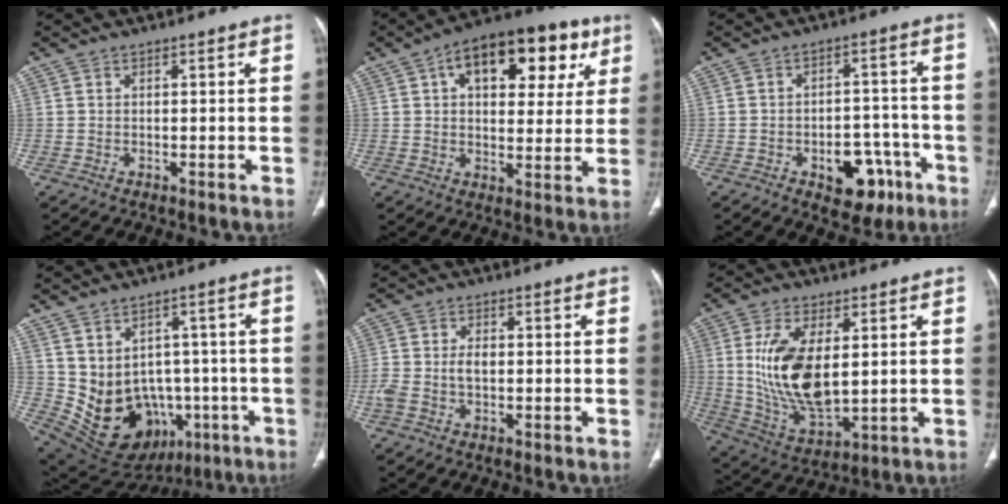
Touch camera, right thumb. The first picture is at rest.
{"total": 19.1, "force": [7.6, 10.5, 14.0], "torque": [-0.153, 0.008, 0.104]}
{"total": 10.4, "force": [-5.0, 6.4, 6.5], "torque": [-0.050, 0.043, -0.059]}
{"total": 16.5, "force": [-3.1, 13.8, 8.5], "torque": [-0.116, 0.032, -0.008]}
{"total": 4.2, "force": [-0.6, 2.5, 3.3], "torque": [-0.086, 0.018, -0.010]}
{"total": 15.5, "force": [2.3, 7.7, 13.2], "torque": [-0.250, -0.021, 0.058]}